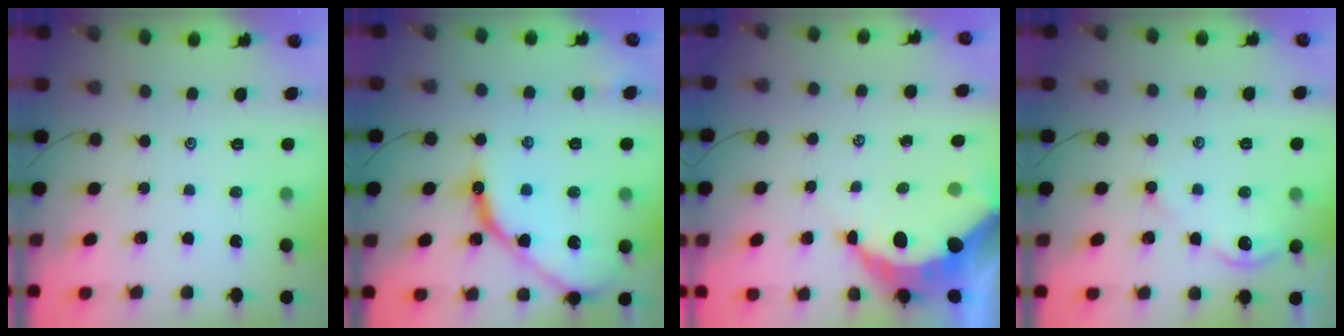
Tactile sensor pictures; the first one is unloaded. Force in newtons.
{"total": 13.2, "press": 13.1, "slide": 1.0}
{"total": 9.6, "press": 9.5, "slide": 0.8}
{"total": 3.6, "press": 3.6, "slide": 0.4}